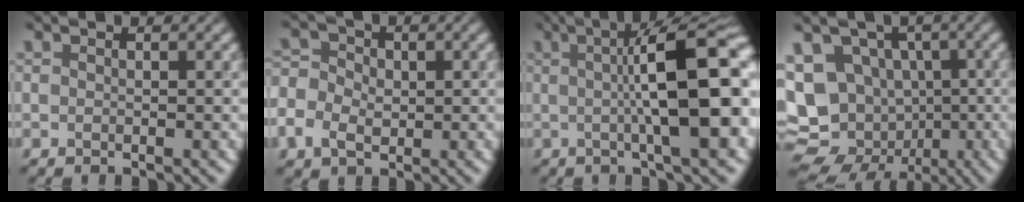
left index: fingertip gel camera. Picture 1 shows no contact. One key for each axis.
{"total": 4.9, "fx": -0.9, "fy": 4.0, "fz": 2.7, "tx": -0.044, "ty": 0.004, "tz": -0.028}
{"total": 12.5, "fx": 0.8, "fy": 3.0, "fz": 12.1, "tx": -0.144, "ty": 0.015, "tz": 0.006}
{"total": 15.5, "fx": -3.5, "fy": 13.6, "fz": 6.6, "tx": -0.151, "ty": -0.006, "tz": -0.063}